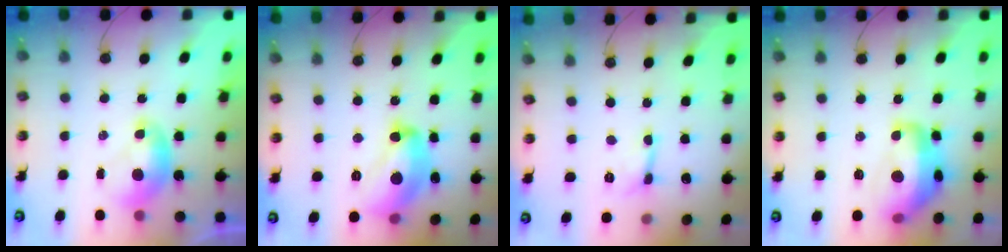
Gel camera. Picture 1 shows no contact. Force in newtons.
{"total": 12.0, "press": 12.0, "slide": 0.8}
{"total": 0.0}
{"total": 9.6, "press": 9.5, "slide": 1.4}